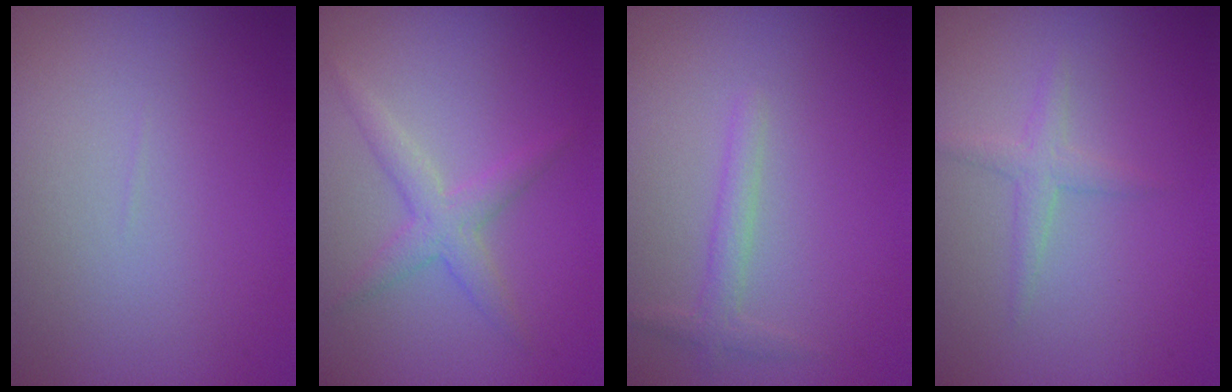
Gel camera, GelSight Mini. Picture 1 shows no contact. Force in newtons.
{"total": 2.4, "press": 2.4, "slide": 0.0}
{"total": 1.5, "press": 1.5, "slide": 0.0}
{"total": 1.5, "press": 1.5, "slide": 0.1}